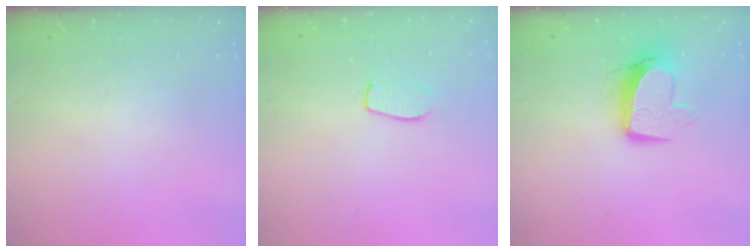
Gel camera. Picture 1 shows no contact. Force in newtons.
{"total": 6.5, "press": 6.5, "slide": 0.4}
{"total": 11.0, "press": 11.0, "slide": 1.4}